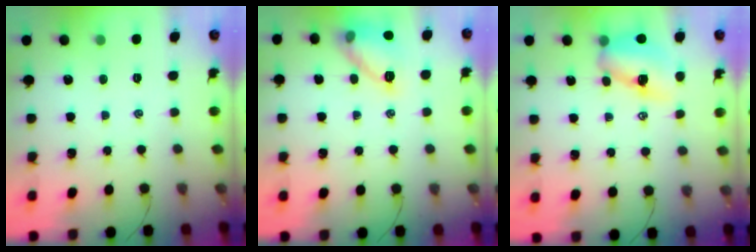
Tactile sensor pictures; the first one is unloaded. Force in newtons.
{"total": 12.7, "press": 12.7, "slide": 0.5}
{"total": 9.9, "press": 9.8, "slide": 1.7}